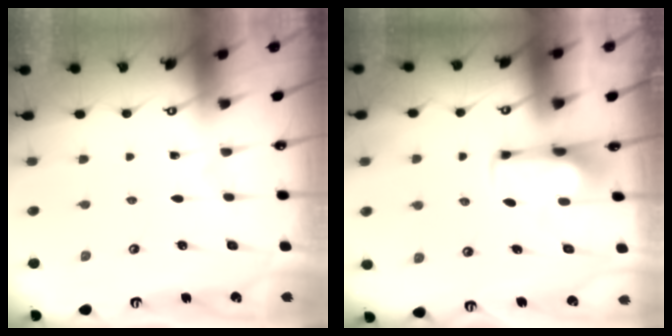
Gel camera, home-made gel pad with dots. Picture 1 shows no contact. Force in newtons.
{"total": 1.9, "press": 1.8, "slide": 0.4}